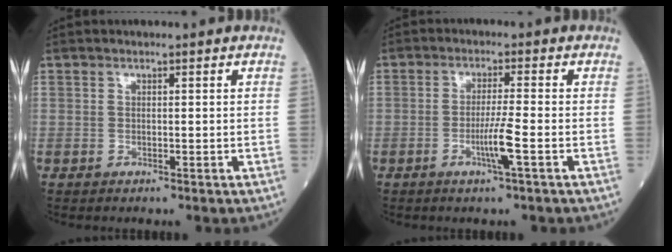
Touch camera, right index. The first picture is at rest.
{"total": 4.5, "force": [-1.6, -0.6, 4.2], "torque": [-0.080, -0.009, -0.031]}